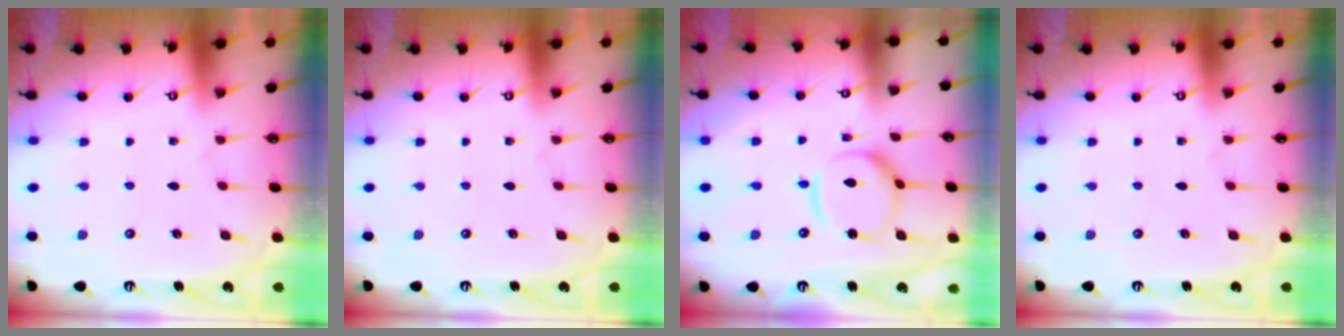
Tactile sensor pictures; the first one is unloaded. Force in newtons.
{"total": 0.0}
{"total": 12.3, "press": 12.2, "slide": 1.2}
{"total": 0.0}